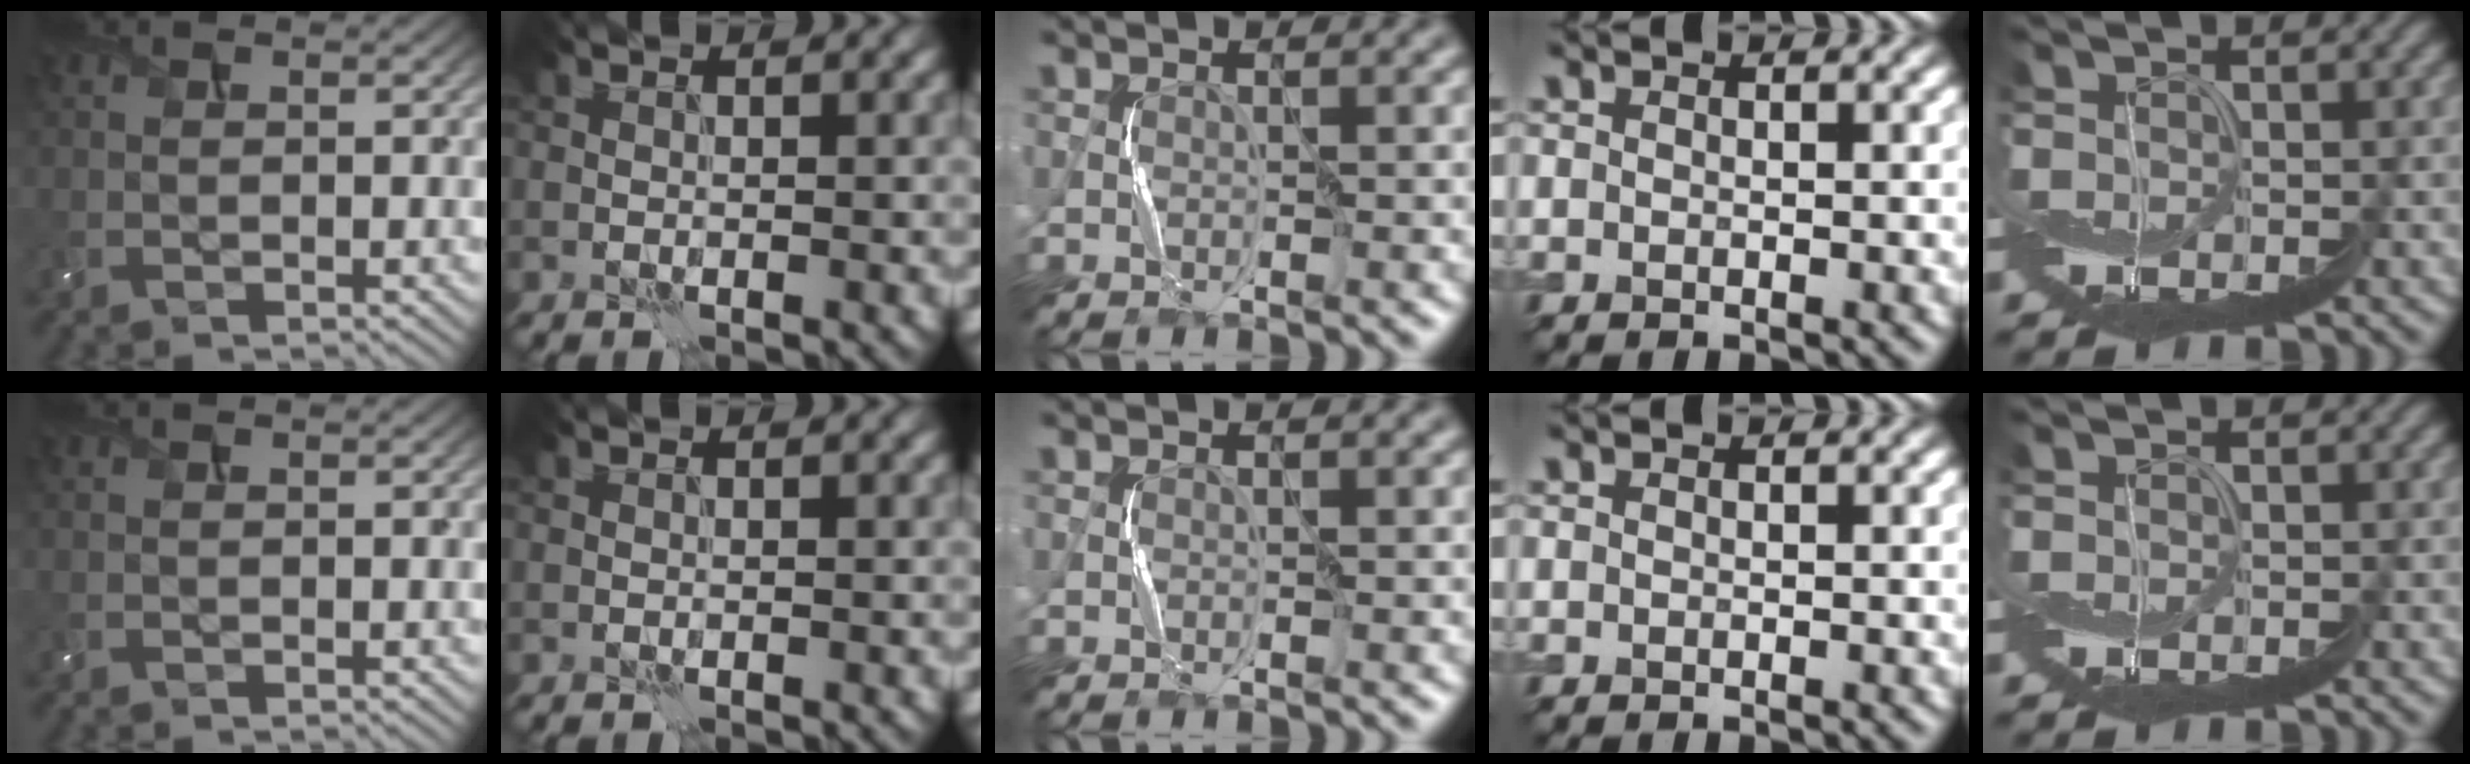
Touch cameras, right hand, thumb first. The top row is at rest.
{}